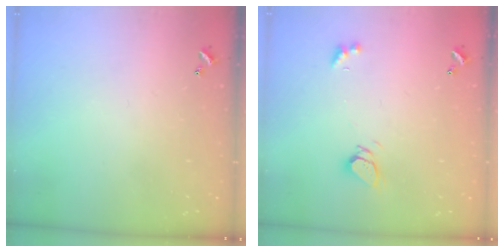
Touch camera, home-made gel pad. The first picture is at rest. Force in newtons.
{"total": 3.0, "press": 2.9, "slide": 0.3}